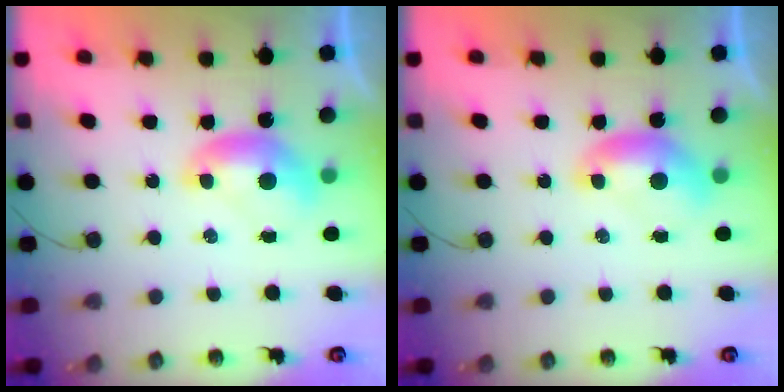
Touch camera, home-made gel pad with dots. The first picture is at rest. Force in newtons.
{"total": 0.0}